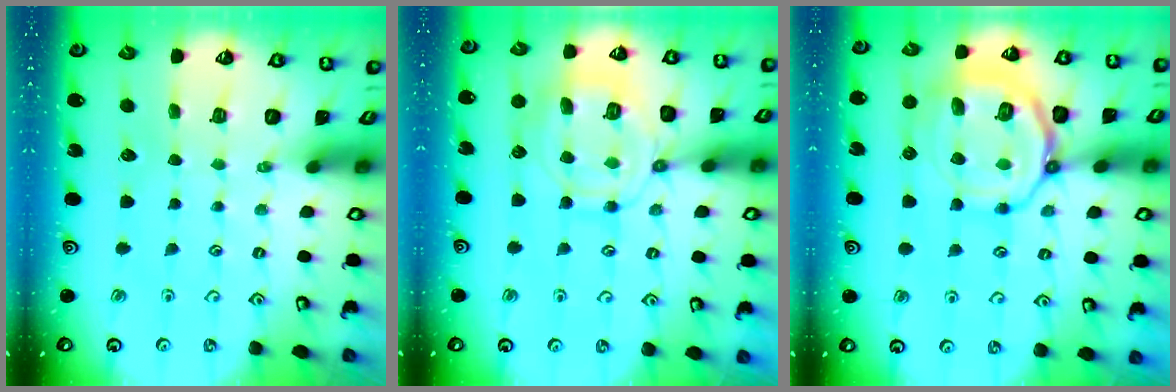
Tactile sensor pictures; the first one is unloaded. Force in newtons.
{"total": 12.8, "press": 12.7, "slide": 1.2}
{"total": 14.9, "press": 14.8, "slide": 1.6}